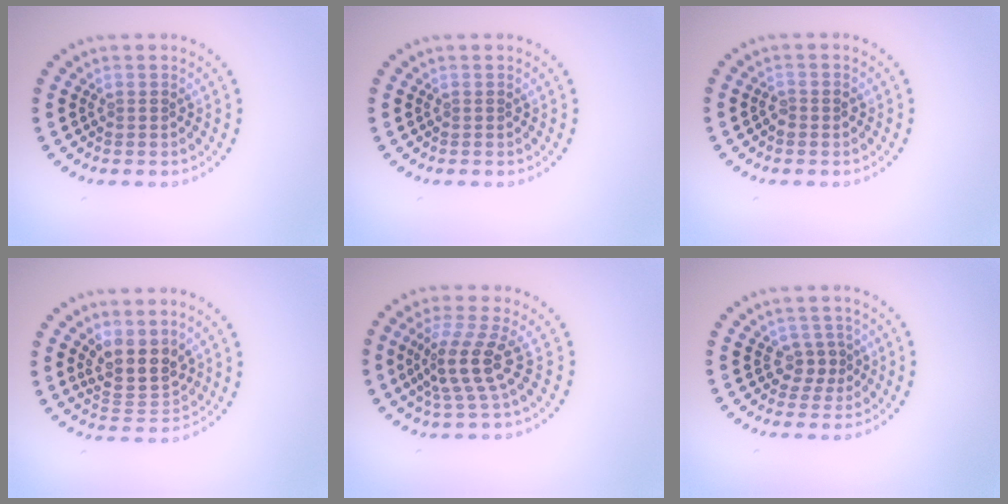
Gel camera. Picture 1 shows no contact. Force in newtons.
{"total": 0.0}
{"total": 0.8, "press": 0.8, "slide": 0.2}
{"total": 3.7, "press": 3.3, "slide": 1.7}
{"total": 3.9, "press": 2.8, "slide": 2.6}
{"total": 1.8, "press": 1.4, "slide": 1.1}